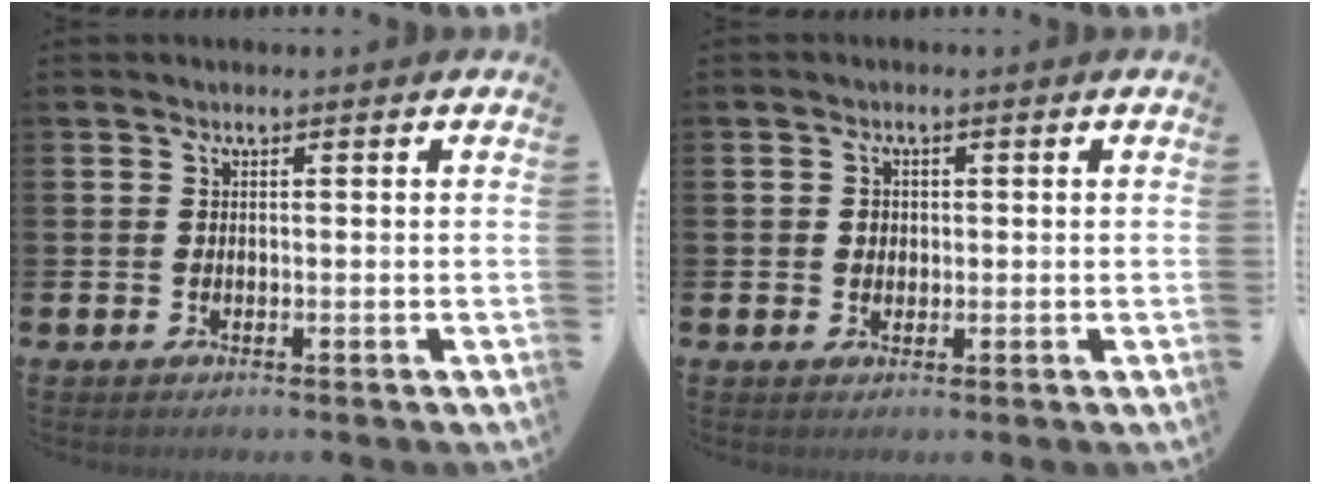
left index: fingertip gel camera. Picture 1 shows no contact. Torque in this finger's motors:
{"motor_torque": [0.14, 0.04, 0.00, 0.00]}